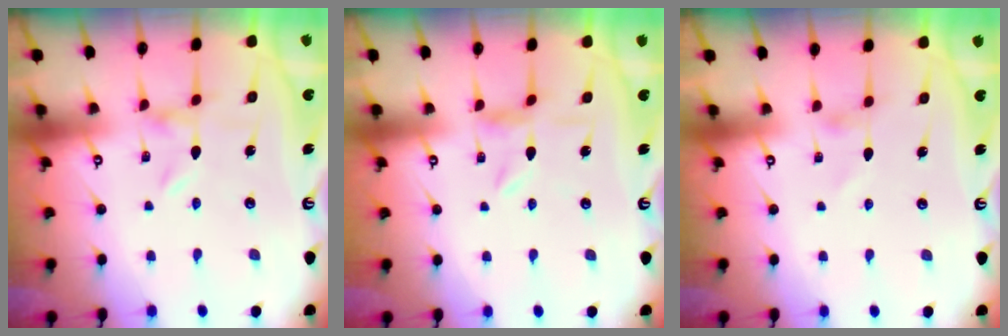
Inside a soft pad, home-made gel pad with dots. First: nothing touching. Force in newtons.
{"total": 2.2, "press": 2.2, "slide": 0.2}
{"total": 0.0}